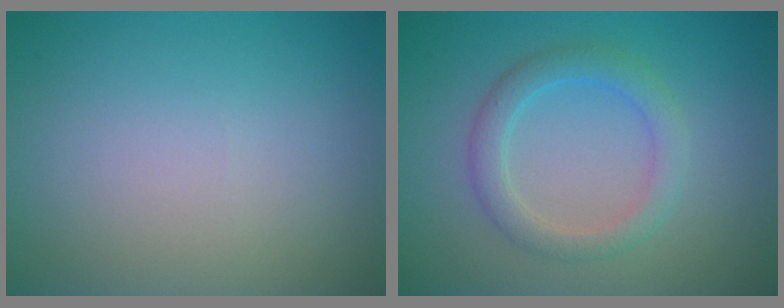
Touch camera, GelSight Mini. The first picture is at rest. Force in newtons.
{"total": 2.9, "press": 2.9, "slide": 0.2}